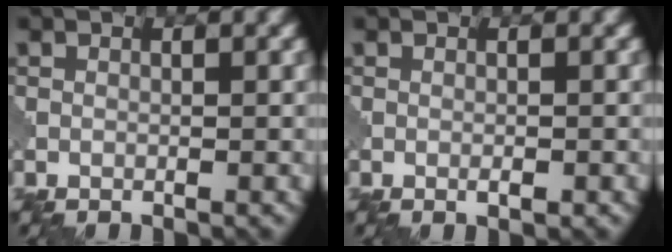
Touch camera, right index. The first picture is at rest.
{"total": 0.8, "force": [-0.4, 0.2, 0.7], "torque": [-0.012, -0.001, -0.005]}